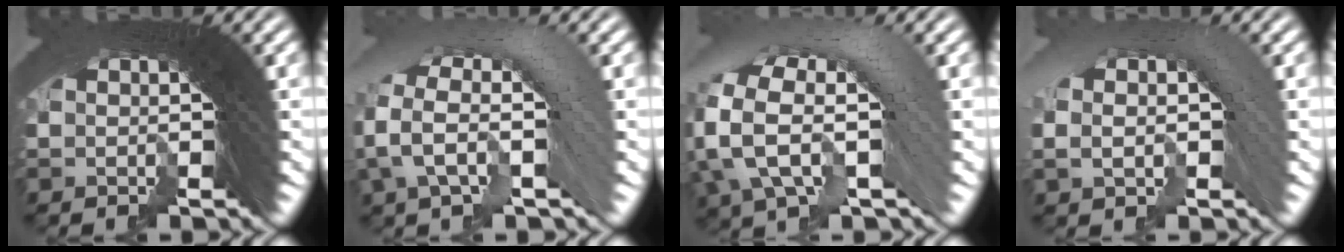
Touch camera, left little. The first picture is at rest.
{"total": 5.1, "force": [0.4, 3.0, 4.0], "torque": [-0.069, 0.024, -0.001]}
{"total": 7.7, "force": [0.8, 4.9, 5.9], "torque": [-0.115, 0.019, 0.006]}
{"total": 2.0, "force": [0.2, 0.9, 1.7], "torque": [-0.008, 0.018, 0.001]}